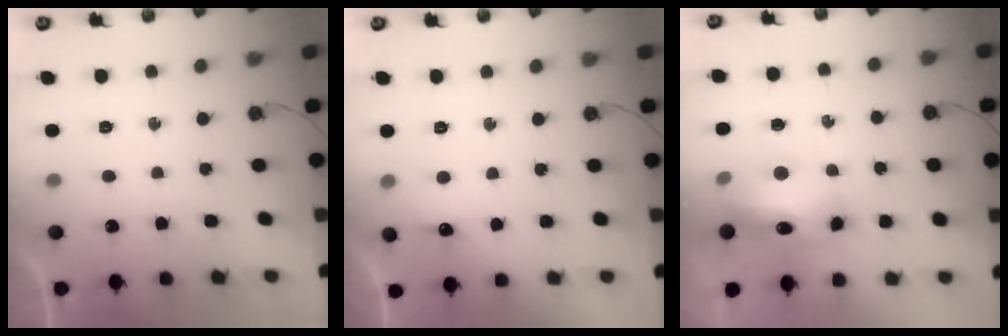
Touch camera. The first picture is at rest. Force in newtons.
{"total": 5.7, "press": 5.5, "slide": 1.1}
{"total": 14.1, "press": 14.0, "slide": 1.5}